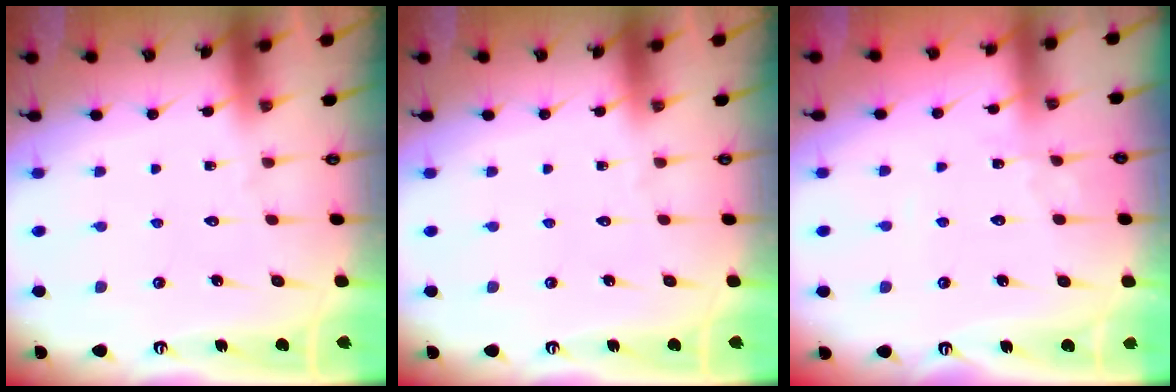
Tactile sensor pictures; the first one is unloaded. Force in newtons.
{"total": 0.0}
{"total": 2.2, "press": 2.2, "slide": 0.3}